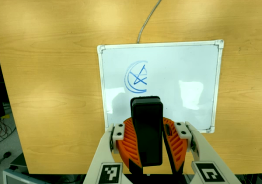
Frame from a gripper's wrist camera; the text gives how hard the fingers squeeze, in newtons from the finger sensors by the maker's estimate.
{"total": 14.3, "left": 12.5, "right": 16.1}